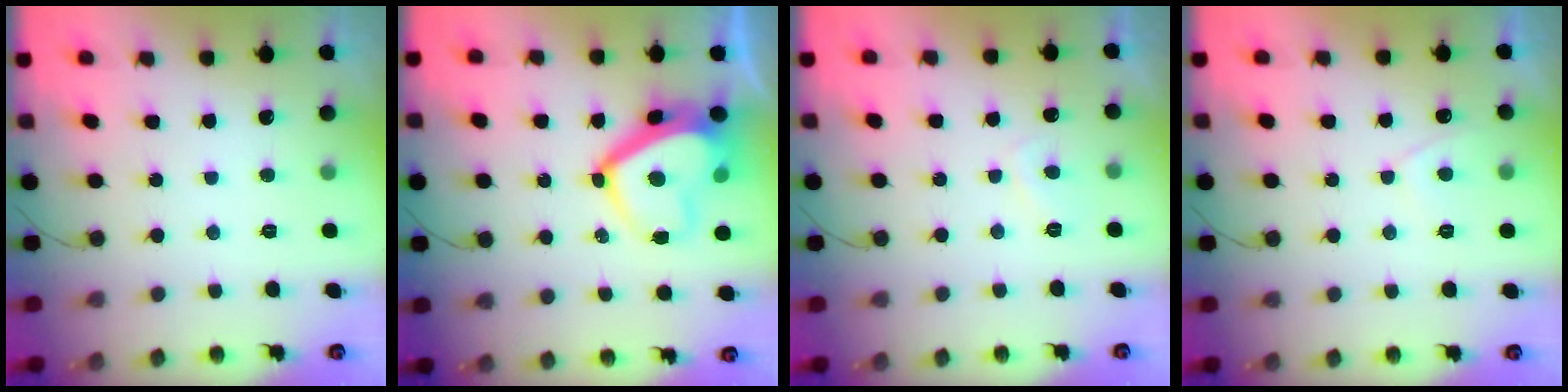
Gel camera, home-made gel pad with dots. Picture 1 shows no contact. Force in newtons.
{"total": 13.6, "press": 13.5, "slide": 1.6}
{"total": 1.5, "press": 1.4, "slide": 0.6}
{"total": 2.9, "press": 2.8, "slide": 0.5}